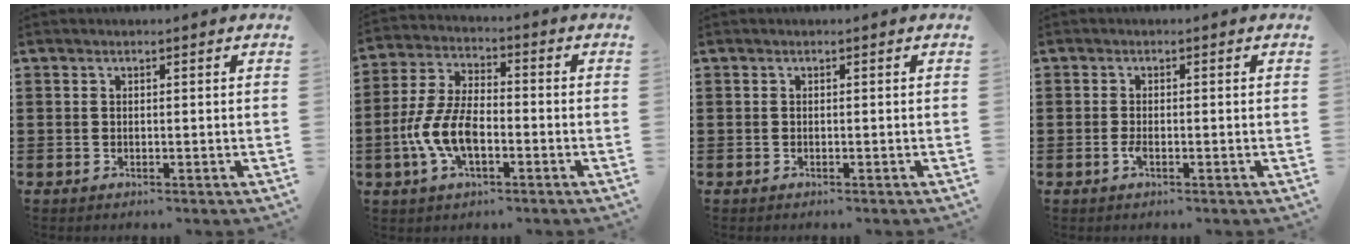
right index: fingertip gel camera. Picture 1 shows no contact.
{"total": 8.6, "force": [-2.7, 4.3, 6.9], "torque": [-0.165, -0.001, -0.057]}
{"total": 0.0}
{"total": 1.4, "force": [-0.7, 0.3, 1.2], "torque": [-0.038, -0.007, -0.017]}